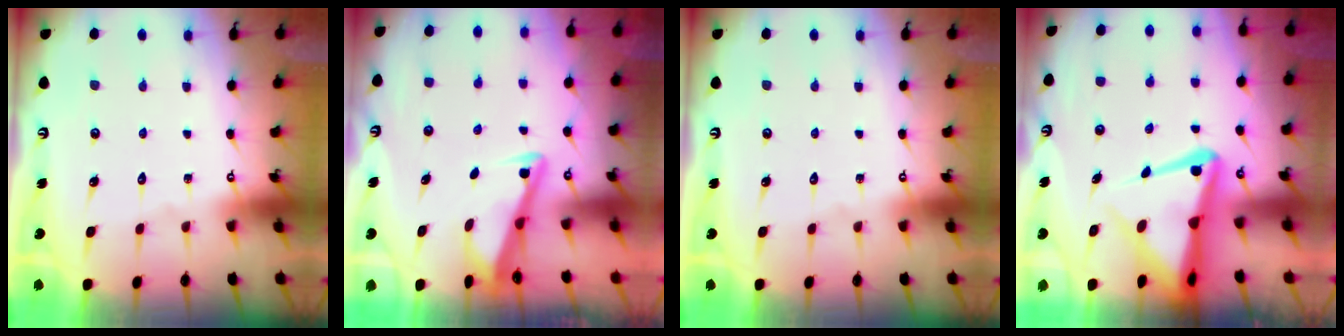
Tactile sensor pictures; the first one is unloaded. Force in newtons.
{"total": 3.4, "press": 3.3, "slide": 0.4}
{"total": 0.0}
{"total": 9.2, "press": 9.2, "slide": 1.1}